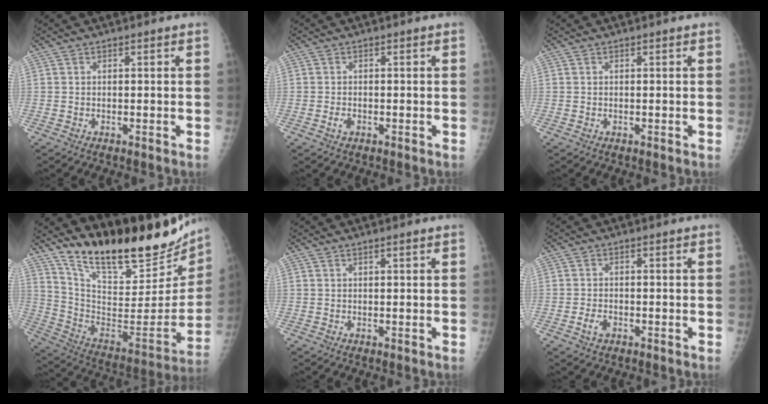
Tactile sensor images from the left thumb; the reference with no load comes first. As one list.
[{"total": 1.3, "force": [-0.5, 0.9, 0.8], "torque": [-0.015, 0.000, -0.009]}, {"total": 0.0}, {"total": 28.3, "force": [22.7, 9.1, 14.2], "torque": [-0.197, -0.124, 0.350]}, {"total": 0.6, "force": [0.4, 0.0, 0.3], "torque": [-0.007, -0.002, 0.009]}, {"total": 2.1, "force": [-0.9, 1.4, 1.3], "torque": [-0.023, 0.002, -0.017]}]